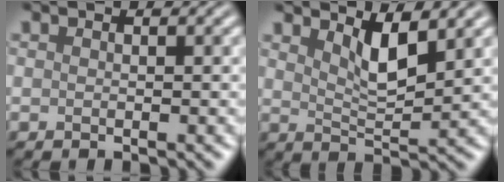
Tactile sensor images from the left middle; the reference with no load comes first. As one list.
[{"total": 3.3, "force": [2.0, 0.7, 2.4], "torque": [-0.046, -0.007, 0.039]}]